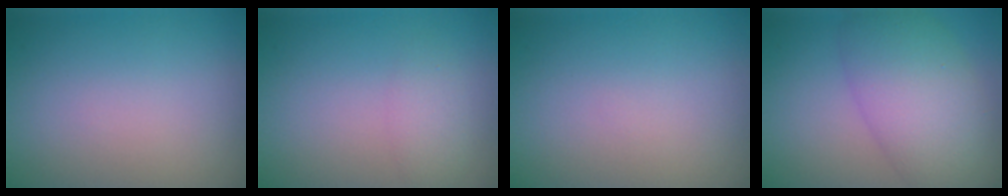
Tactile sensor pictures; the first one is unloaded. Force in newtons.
{"total": 1.7, "press": 1.7, "slide": 0.1}
{"total": 0.0}
{"total": 7.4, "press": 7.4, "slide": 0.3}